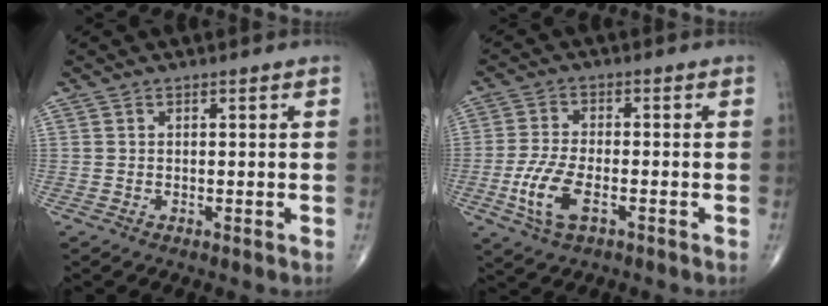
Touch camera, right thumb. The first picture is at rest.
{"total": 7.9, "force": [-2.8, 3.5, 6.5], "torque": [-0.146, 0.008, -0.053]}